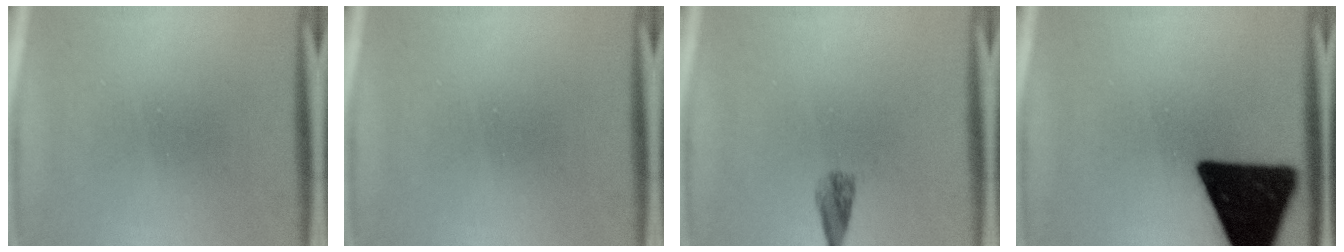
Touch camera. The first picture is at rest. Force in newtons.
{"total": 0.0}
{"total": 1.8}
{"total": 19.0}